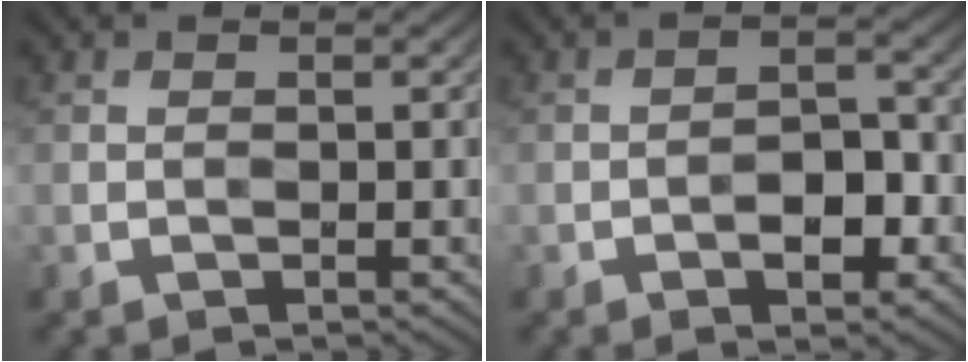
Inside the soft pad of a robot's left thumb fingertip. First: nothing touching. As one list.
[{"total": 4.4, "force": [-2.0, 2.1, 3.4], "torque": [-0.045, 0.009, -0.034]}]